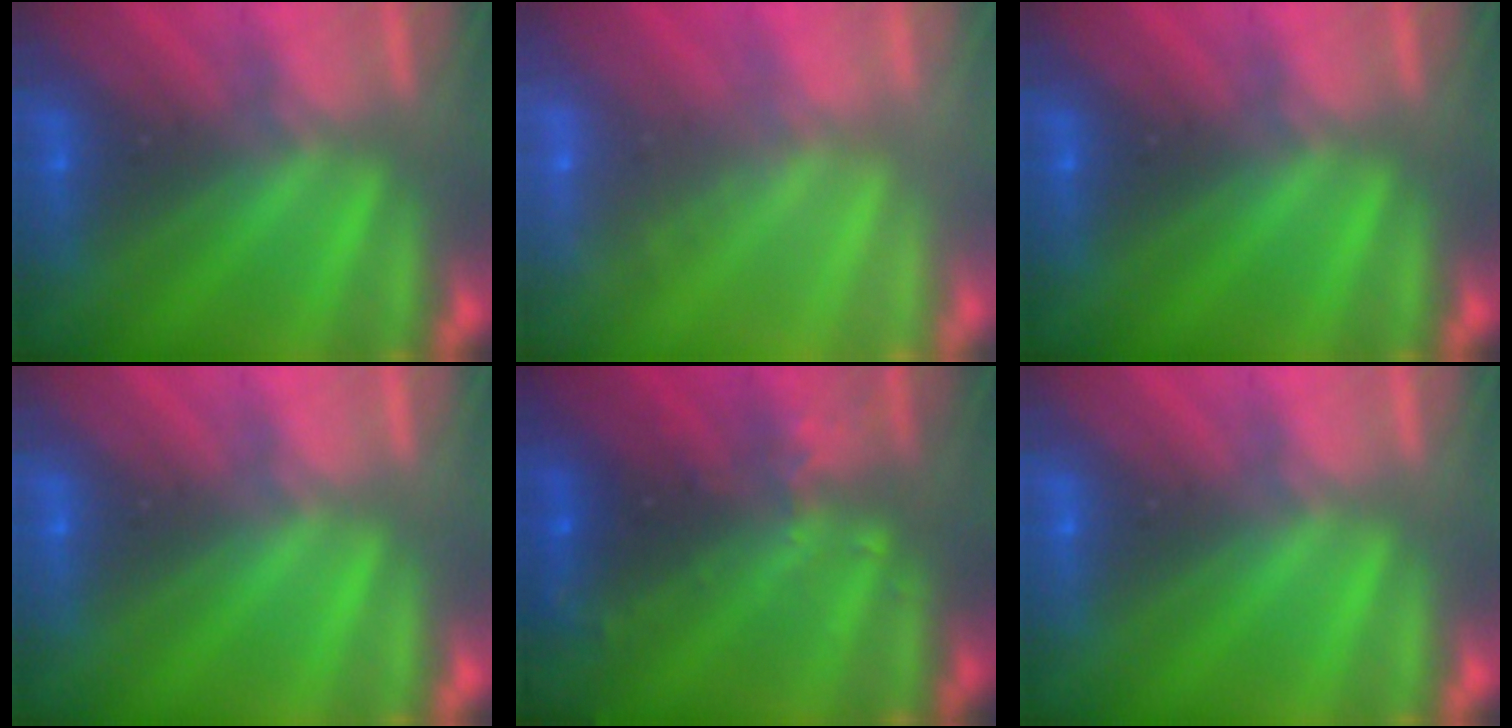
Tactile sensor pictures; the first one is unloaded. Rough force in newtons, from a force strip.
{"total": 1.7}
{"total": 0.0}
{"total": 0.0}
{"total": 2.9}
{"total": 0.0}